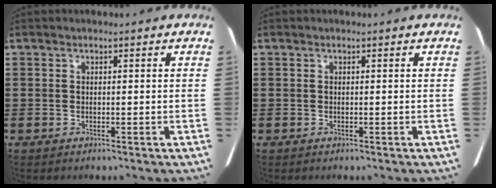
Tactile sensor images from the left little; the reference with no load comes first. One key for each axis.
{"total": 0.0}